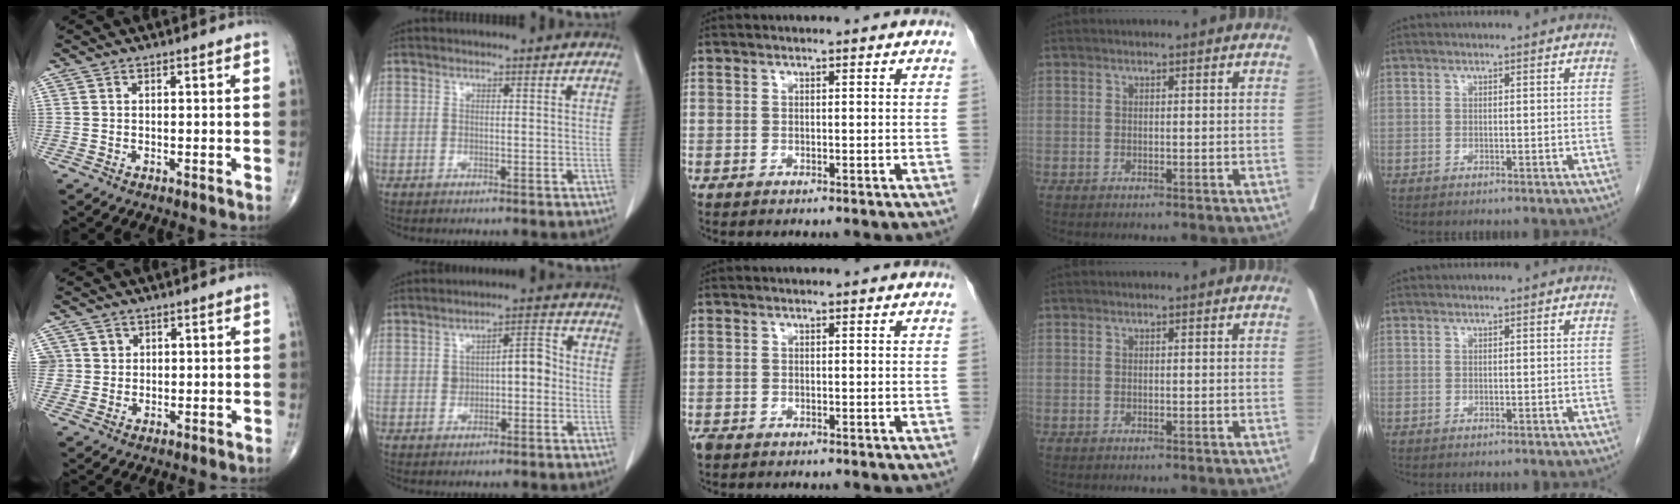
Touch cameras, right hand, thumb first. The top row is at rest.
{"thumb": {"total": 3.2, "force": [1.2, 3.0, -0.1], "torque": [0.029, -0.003, 0.016]}, "index": {"total": 5.0, "force": [-0.1, 2.3, 4.4], "torque": [-0.068, 0.026, 0.000]}, "middle": {"total": 1.0, "force": [-0.8, 0.5, 0.4], "torque": [-0.017, -0.003, -0.013]}}